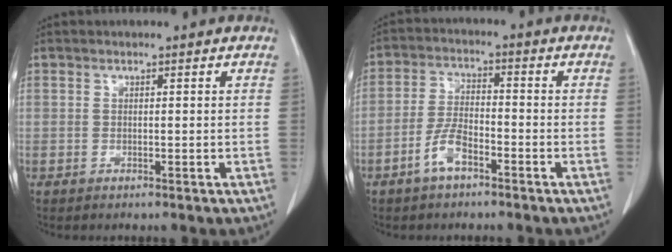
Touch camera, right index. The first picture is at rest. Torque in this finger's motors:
{"motor_torque": [0.47, -0.26, 0.03, 0.02]}